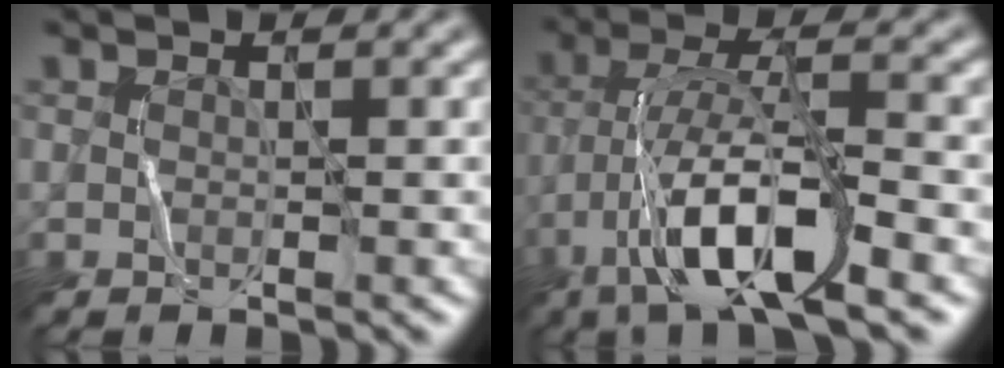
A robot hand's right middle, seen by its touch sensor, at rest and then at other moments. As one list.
[{"total": 9.6, "force": [-5.0, 2.4, 7.8], "torque": [-0.141, 0.017, -0.099]}]